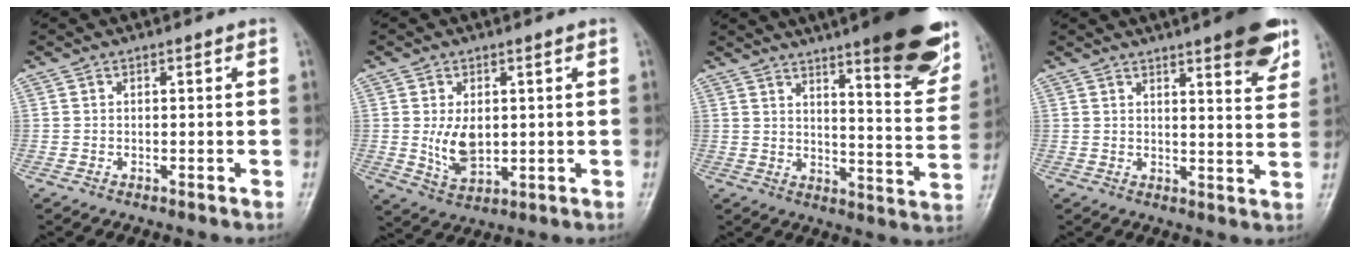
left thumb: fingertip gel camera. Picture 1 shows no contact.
{"total": 6.6, "force": [0.6, 4.1, 5.1], "torque": [-0.079, -0.016, 0.023]}
{"total": 20.9, "force": [13.7, 4.2, 15.2], "torque": [-0.174, -0.068, 0.183]}
{"total": 9.2, "force": [5.8, 1.9, 7.0], "torque": [-0.072, -0.029, 0.072]}